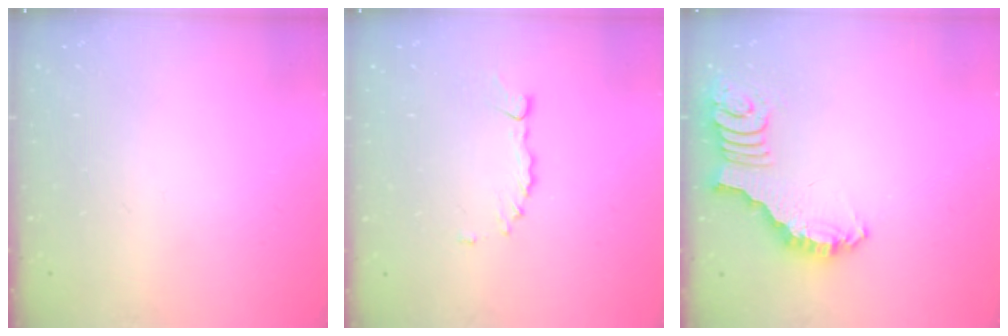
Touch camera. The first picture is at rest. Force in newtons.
{"total": 2.3, "press": 2.3, "slide": 0.2}
{"total": 2.6, "press": 2.6, "slide": 0.5}